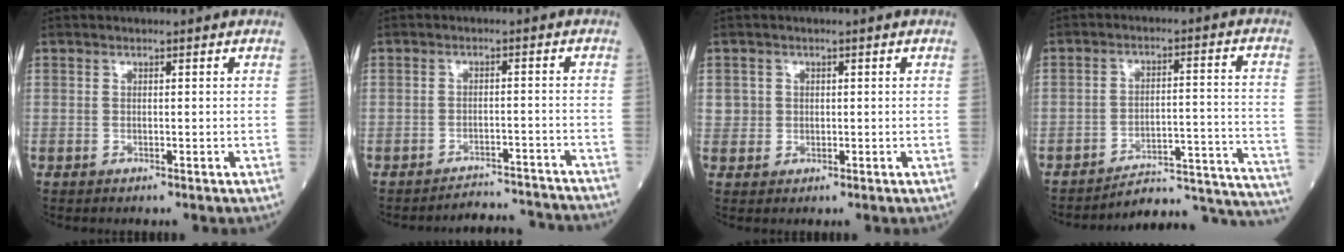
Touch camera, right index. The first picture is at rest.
{"total": 8.4, "force": [-8.3, 0.6, -0.3], "torque": [0.012, 0.015, -0.104]}
{"total": 2.1, "force": [0.5, 2.1, 0.2], "torque": [0.005, 0.004, 0.009]}
{"total": 17.6, "force": [-17.5, 0.7, 2.2], "torque": [0.025, 0.047, -0.227]}